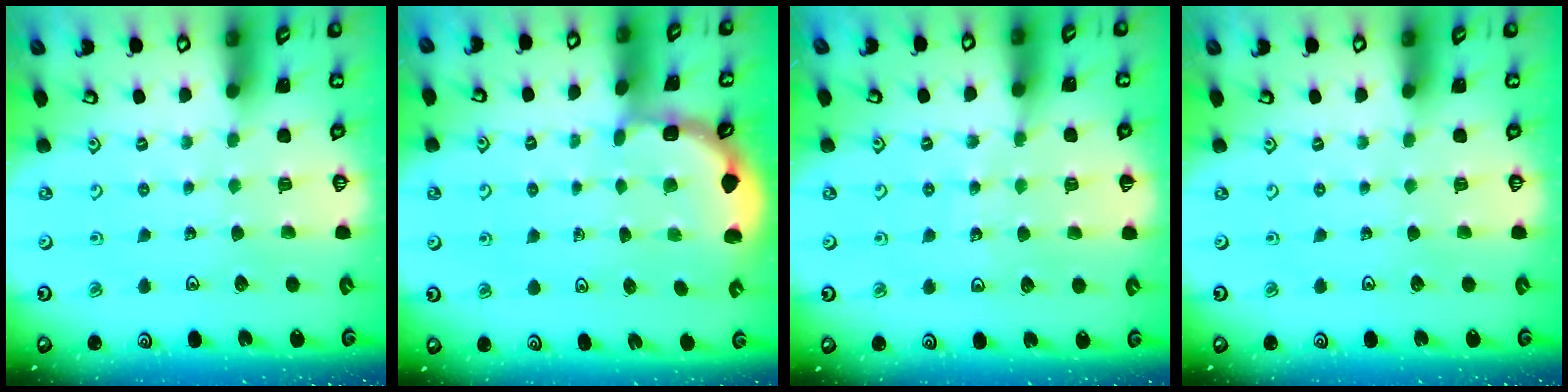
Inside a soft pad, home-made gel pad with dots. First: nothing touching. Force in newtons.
{"total": 1.9, "press": 1.9, "slide": 0.3}
{"total": 5.8, "press": 5.5, "slide": 1.6}
{"total": 0.0}